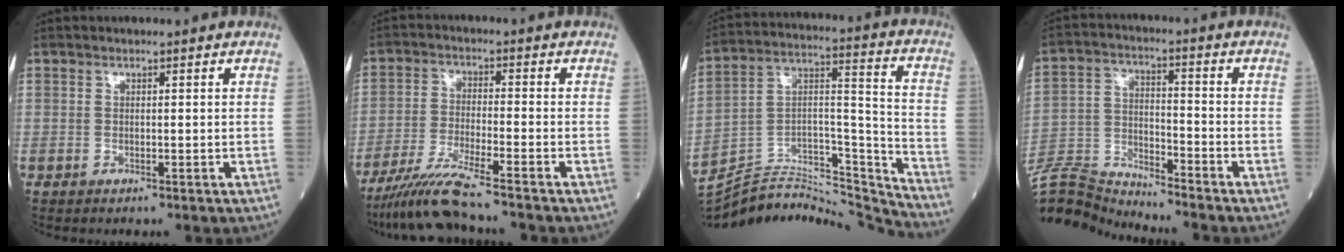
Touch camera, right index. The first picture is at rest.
{"total": 7.8, "force": [-6.6, -0.7, 4.1], "torque": [-0.082, -0.031, -0.128]}
{"total": 24.5, "force": [-23.9, 1.5, 4.9], "torque": [-0.093, 0.032, -0.378]}
{"total": 11.6, "force": [-11.6, -0.4, -0.3], "torque": [-0.001, 0.030, -0.222]}